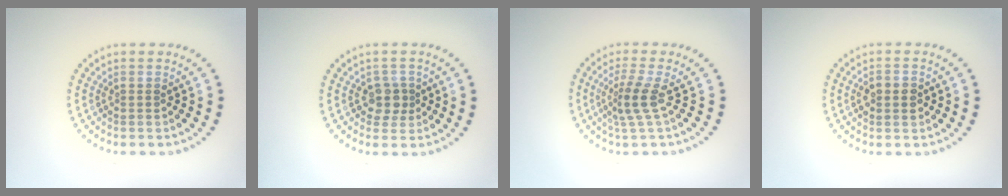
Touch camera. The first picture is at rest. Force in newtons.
{"total": 2.1, "press": 1.8, "slide": 1.0}
{"total": 2.7, "press": 1.9, "slide": 1.9}
{"total": 2.6, "press": 2.6, "slide": 0.2}